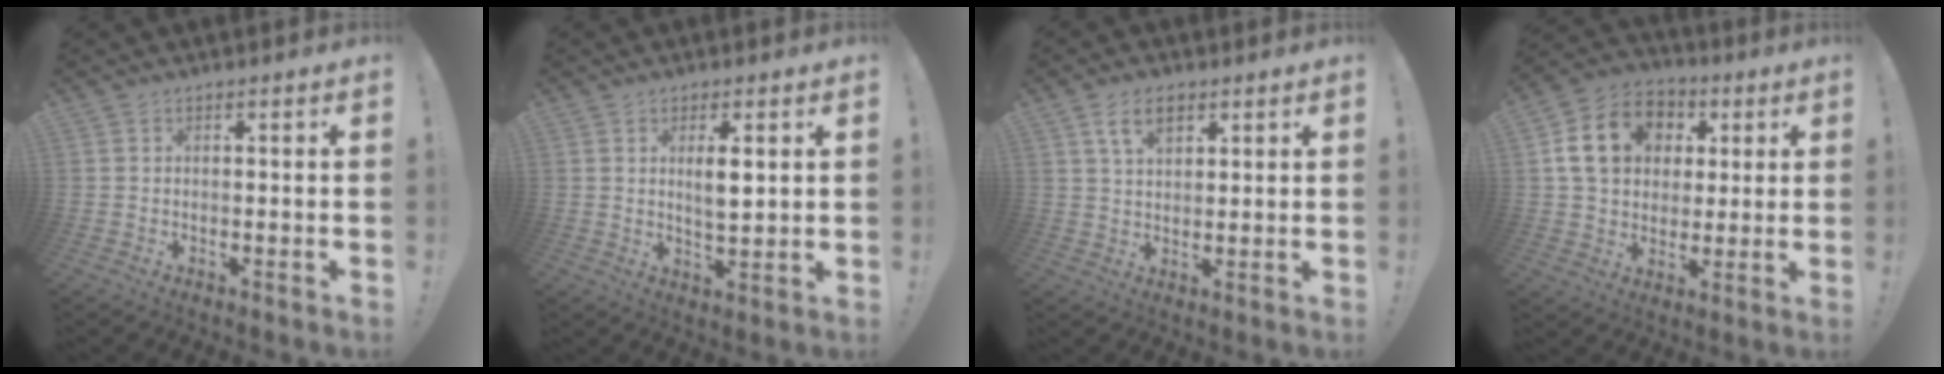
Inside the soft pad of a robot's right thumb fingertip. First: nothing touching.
{"total": 5.0, "force": [1.6, 1.5, 4.5], "torque": [-0.070, -0.010, 0.023]}
{"total": 7.2, "force": [3.8, 3.9, 4.8], "torque": [-0.080, -0.004, 0.069]}
{"total": 16.1, "force": [4.2, 12.8, 8.8], "torque": [-0.133, 0.001, 0.086]}